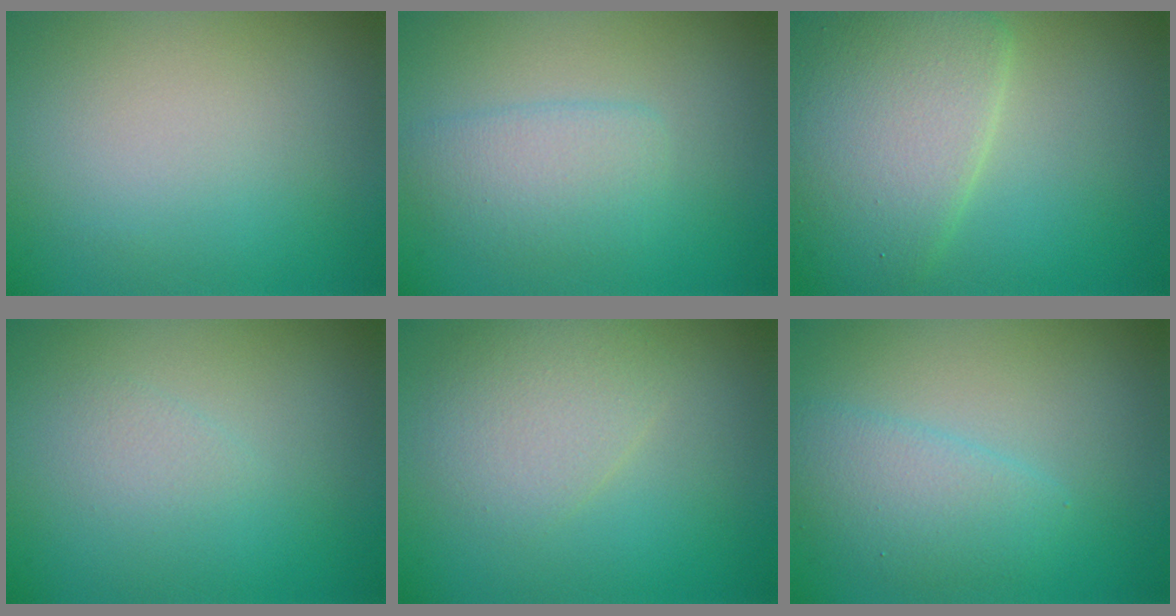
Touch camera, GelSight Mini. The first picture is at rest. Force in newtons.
{"total": 2.6, "press": 2.6, "slide": 0.0}
{"total": 7.6, "press": 7.6, "slide": 0.3}
{"total": 0.9, "press": 0.9, "slide": 0.1}
{"total": 2.6, "press": 2.6, "slide": 0.1}
{"total": 3.0, "press": 3.0, "slide": 0.2}